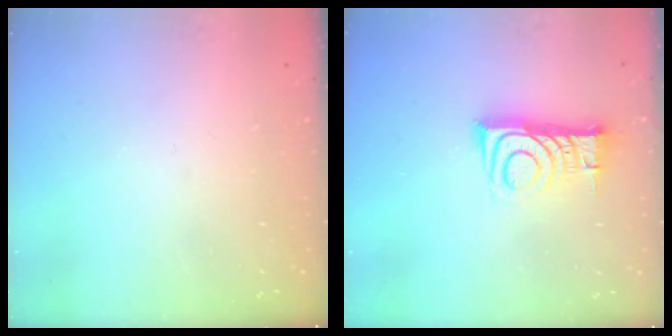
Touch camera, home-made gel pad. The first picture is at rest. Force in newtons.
{"total": 9.8, "press": 9.8, "slide": 0.7}